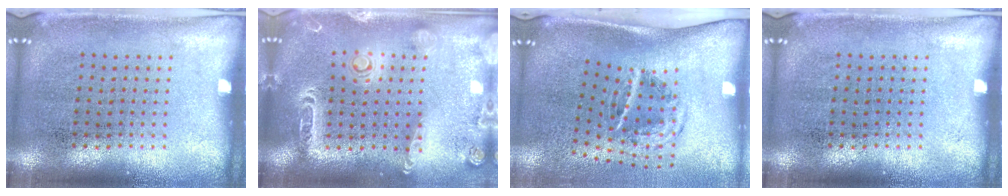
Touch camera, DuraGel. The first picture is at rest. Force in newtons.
{"total": 2.1, "press": 2.0, "slide": 0.7}
{"total": 2.0, "press": 1.2, "slide": 1.6}
{"total": 0.0}